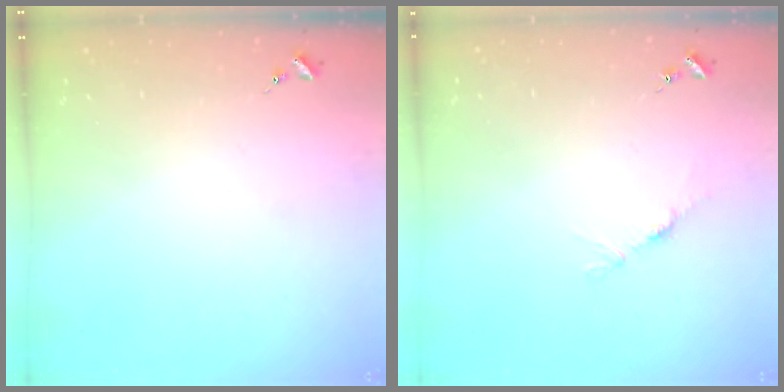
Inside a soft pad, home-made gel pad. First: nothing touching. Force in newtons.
{"total": 4.0, "press": 3.9, "slide": 0.5}